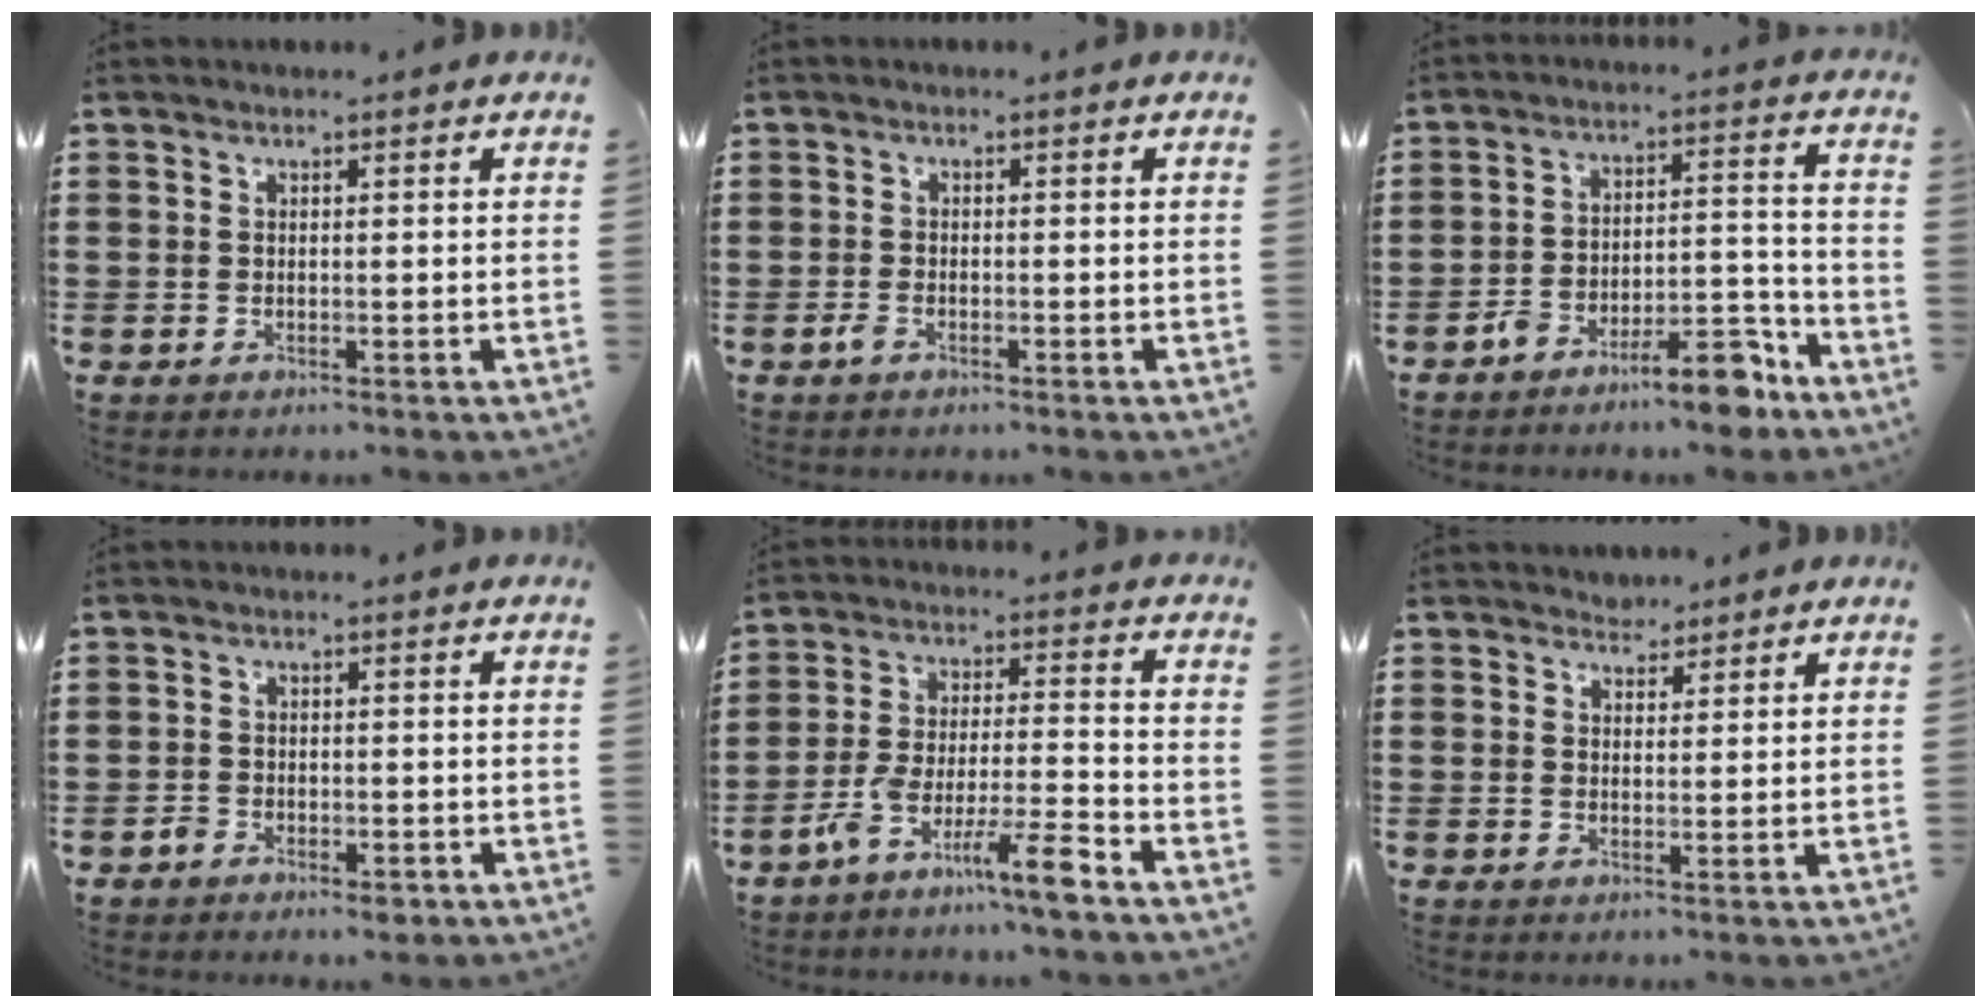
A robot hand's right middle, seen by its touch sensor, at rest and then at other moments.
{"total": 1.4, "force": [-0.9, 0.5, 0.9], "torque": [-0.027, -0.004, -0.020]}
{"total": 9.2, "force": [-7.7, 2.0, 4.6], "torque": [-0.059, 0.031, -0.138]}
{"total": 2.1, "force": [-1.8, 1.0, 0.7], "torque": [-0.017, 0.003, -0.035]}
{"total": 8.6, "force": [-6.6, 0.5, 5.5], "torque": [-0.113, -0.003, -0.130]}
{"total": 2.2, "force": [2.0, 0.8, -0.4], "torque": [0.009, 0.000, 0.038]}